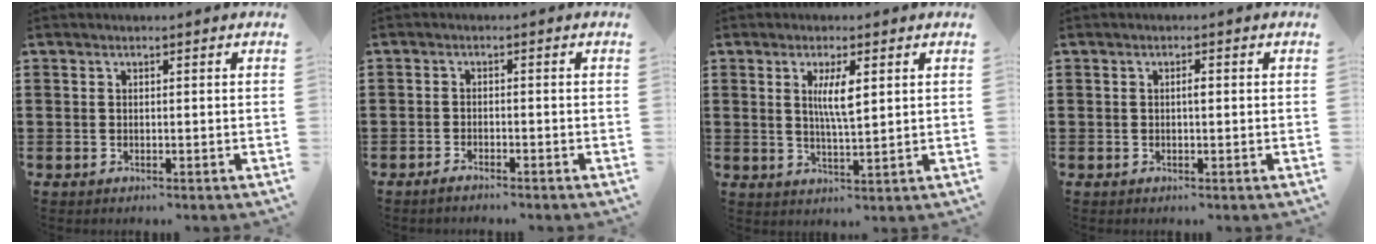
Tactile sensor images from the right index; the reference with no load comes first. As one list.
[{"total": 1.4, "force": [-1.4, 0.0, 0.3], "torque": [-0.007, 0.000, -0.027]}, {"total": 4.8, "force": [1.4, 1.0, 4.5], "torque": [-0.093, 0.004, 0.021]}, {"total": 1.1, "force": [0.0, 0.3, 1.1], "torque": [-0.021, 0.000, 0.000]}]